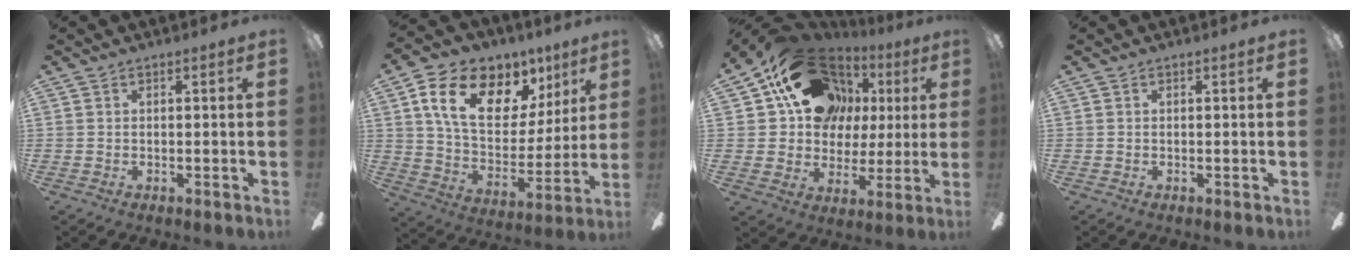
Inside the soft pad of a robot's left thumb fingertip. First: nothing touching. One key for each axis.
{"total": 19.6, "fx": 9.8, "fy": 12.1, "fz": 11.9, "tx": -0.197, "ty": -0.033, "tz": 0.175}
{"total": 20.8, "fx": 10.9, "fy": 15.4, "fz": 8.8, "tx": -0.142, "ty": -0.052, "tz": 0.218}
{"total": 0.0}